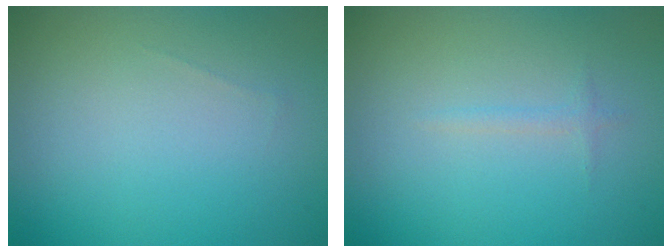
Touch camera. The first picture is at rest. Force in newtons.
{"total": 0.7, "press": 0.7, "slide": 0.0}